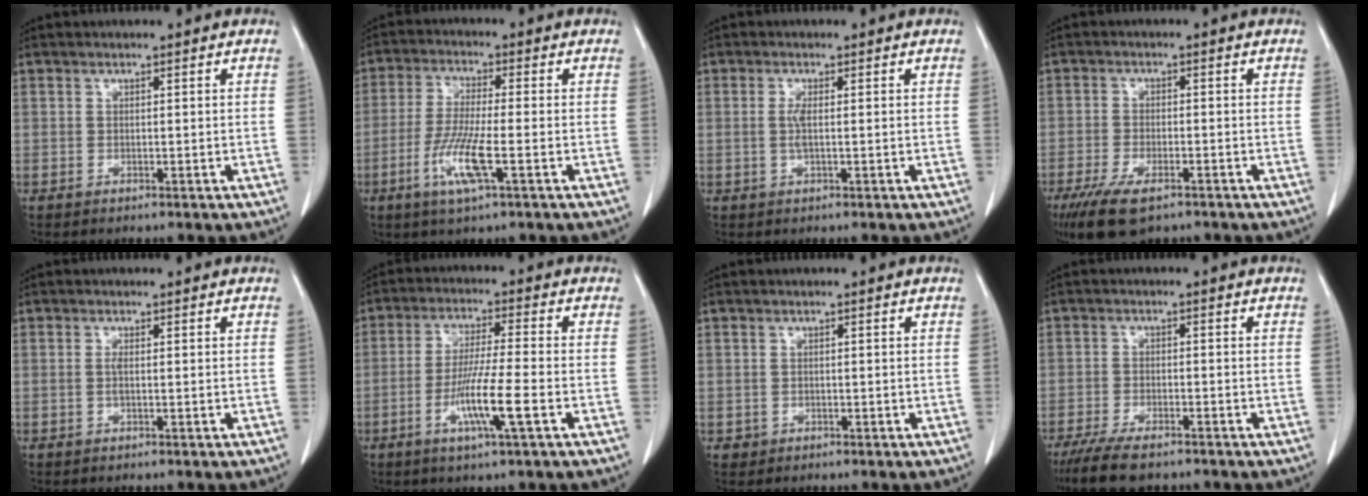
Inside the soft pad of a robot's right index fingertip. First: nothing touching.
{"total": 8.5, "force": [-3.2, 0.8, 7.8], "torque": [-0.163, -0.013, -0.064]}
{"total": 2.4, "force": [-0.1, 0.7, 2.3], "torque": [-0.052, -0.001, -0.001]}
{"total": 9.6, "force": [-6.3, 3.7, 6.2], "torque": [-0.116, -0.017, -0.105]}
{"total": 1.2, "force": [-0.1, 0.3, 1.1], "torque": [-0.025, 0.000, -0.001]}
{"total": 9.1, "force": [-3.2, -0.1, 8.6], "torque": [-0.162, -0.013, -0.062]}
{"total": 1.6, "force": [-0.4, 1.5, 0.2], "torque": [0.002, 0.006, -0.001]}
{"total": 9.0, "force": [-7.0, 2.6, 5.1], "torque": [-0.088, -0.018, -0.115]}